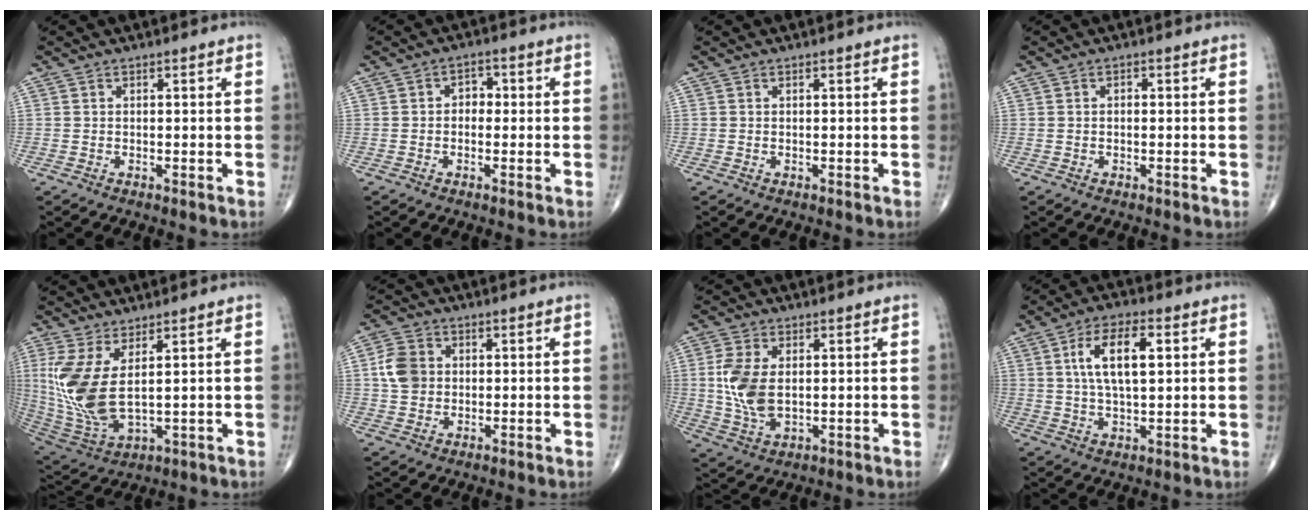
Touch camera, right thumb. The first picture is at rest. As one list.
[{"total": 2.6, "force": [-0.2, 2.1, 1.5], "torque": [-0.001, 0.011, -0.014]}, {"total": 0.0}, {"total": 0.6, "force": [-0.1, 0.4, 0.4], "torque": [-0.003, 0.000, -0.002]}, {"total": 12.9, "force": [2.8, 5.3, 11.5], "torque": [-0.261, -0.027, 0.075]}, {"total": 6.3, "force": [0.7, 5.2, 3.5], "torque": [-0.056, 0.005, 0.009]}, {"total": 9.4, "force": [0.8, 5.5, 7.6], "torque": [-0.160, -0.007, 0.024]}, {"total": 10.4, "force": [2.6, 4.4, 9.0], "torque": [-0.156, 0.000, 0.045]}]